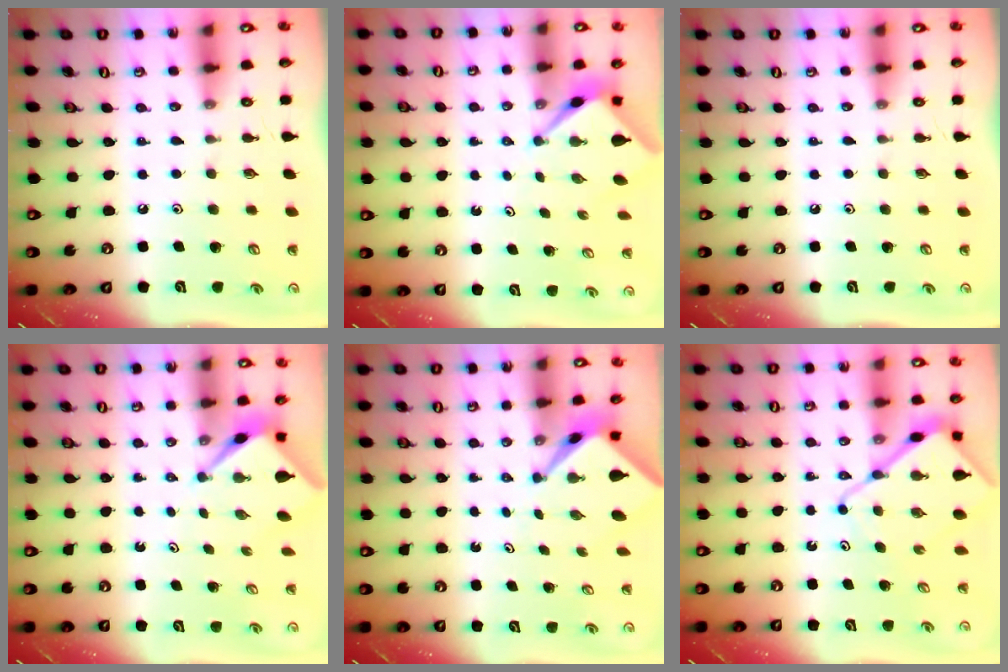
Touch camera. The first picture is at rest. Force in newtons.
{"total": 2.7, "press": 2.7, "slide": 0.2}
{"total": 0.0}
{"total": 2.6, "press": 2.6, "slide": 0.1}
{"total": 2.6, "press": 2.6, "slide": 0.2}
{"total": 9.7, "press": 9.7, "slide": 1.0}